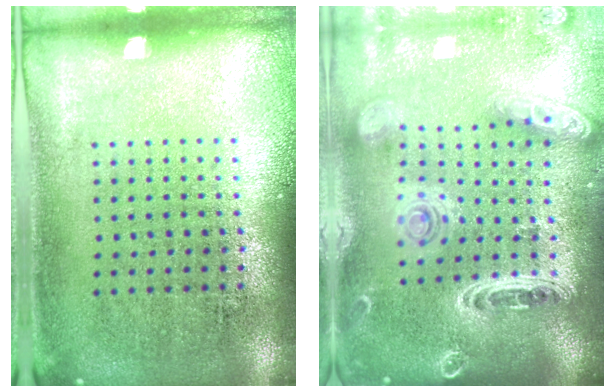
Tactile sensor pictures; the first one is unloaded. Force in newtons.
{"total": 2.5, "press": 2.3, "slide": 1.2}